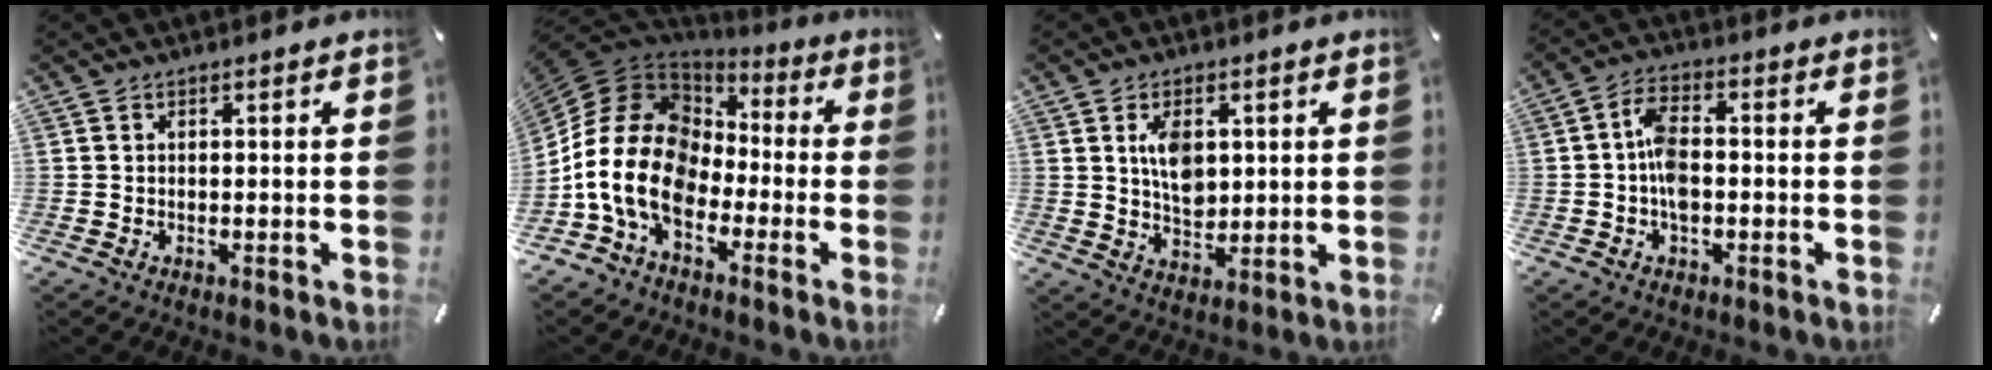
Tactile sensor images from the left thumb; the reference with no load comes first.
{"total": 17.4, "force": [-5.2, 12.9, 10.4], "torque": [-0.240, 0.020, -0.094]}
{"total": 7.5, "force": [1.8, 5.1, 5.2], "torque": [-0.085, -0.005, 0.027]}
{"total": 6.6, "force": [-1.2, 3.5, 5.4], "torque": [-0.106, 0.010, -0.020]}